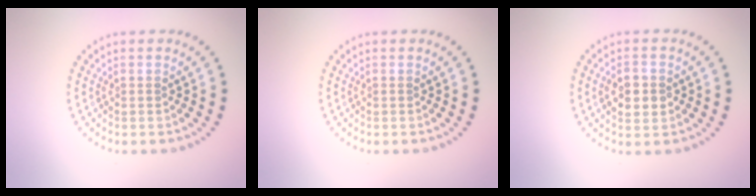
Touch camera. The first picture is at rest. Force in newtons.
{"total": 0.0}
{"total": 2.9, "press": 2.9, "slide": 0.1}